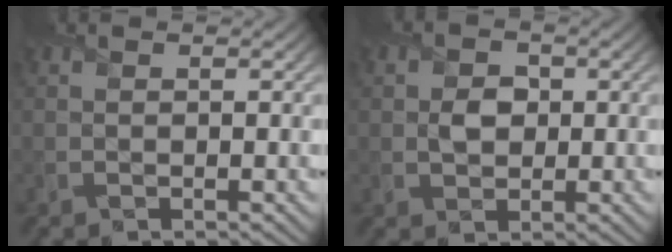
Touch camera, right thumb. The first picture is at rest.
{"total": 2.7, "force": [0.0, 2.3, 1.4], "torque": [-0.031, -0.003, -0.006]}